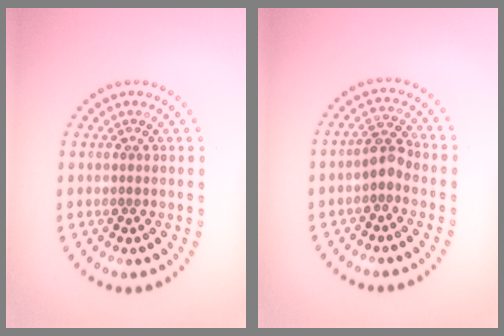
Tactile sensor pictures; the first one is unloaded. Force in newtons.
{"total": 2.5, "press": 2.3, "slide": 1.0}